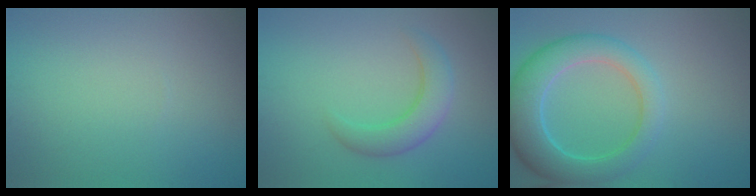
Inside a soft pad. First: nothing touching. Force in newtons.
{"total": 3.5, "press": 3.5, "slide": 0.1}
{"total": 6.3, "press": 6.3, "slide": 0.3}